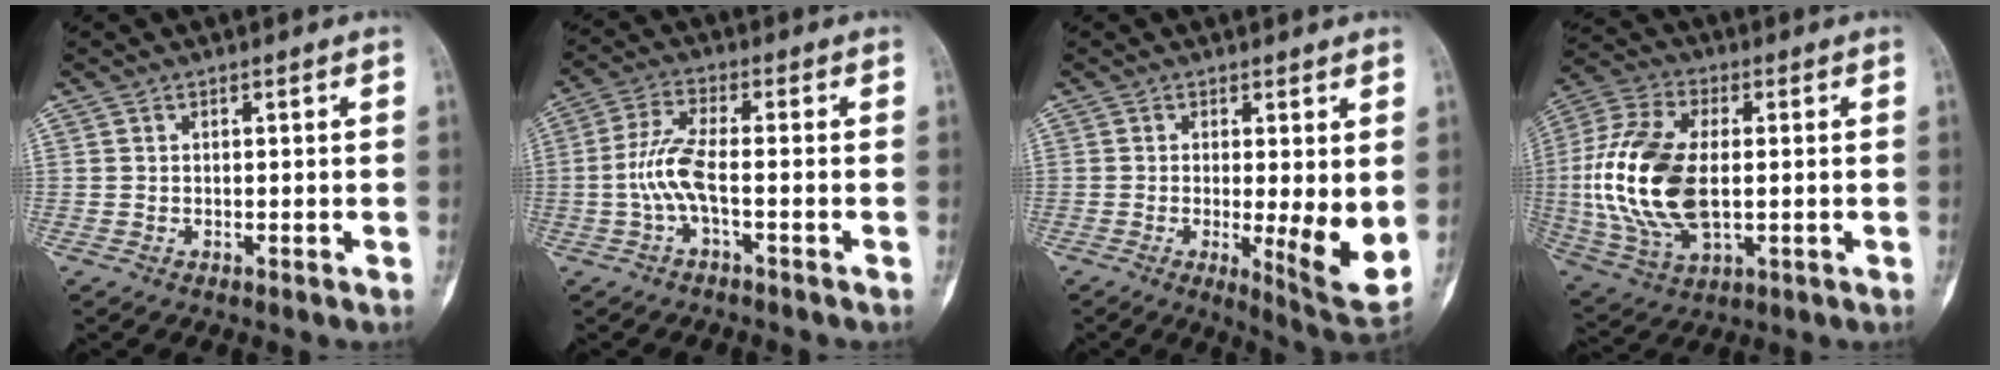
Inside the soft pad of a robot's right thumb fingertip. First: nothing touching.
{"total": 6.5, "force": [-1.6, 1.5, 6.1], "torque": [-0.151, 0.019, -0.038]}
{"total": 9.3, "force": [-0.3, 2.0, 9.1], "torque": [-0.128, -0.027, 0.000]}
{"total": 19.3, "force": [-0.3, 10.6, 16.1], "torque": [-0.348, -0.002, 0.002]}